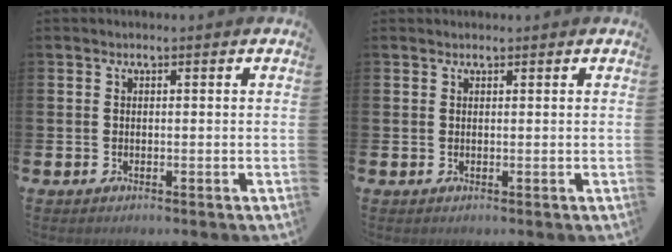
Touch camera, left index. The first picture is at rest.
{"total": 0.7, "force": [0.6, 0.2, 0.0], "torque": [0.016, -0.006, 0.008]}